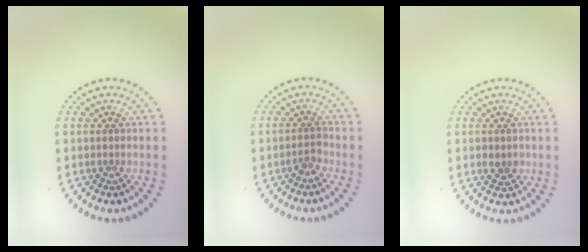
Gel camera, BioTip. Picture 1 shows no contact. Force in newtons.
{"total": 1.1, "press": 0.8, "slide": 0.7}
{"total": 1.4, "press": 1.4, "slide": 0.3}